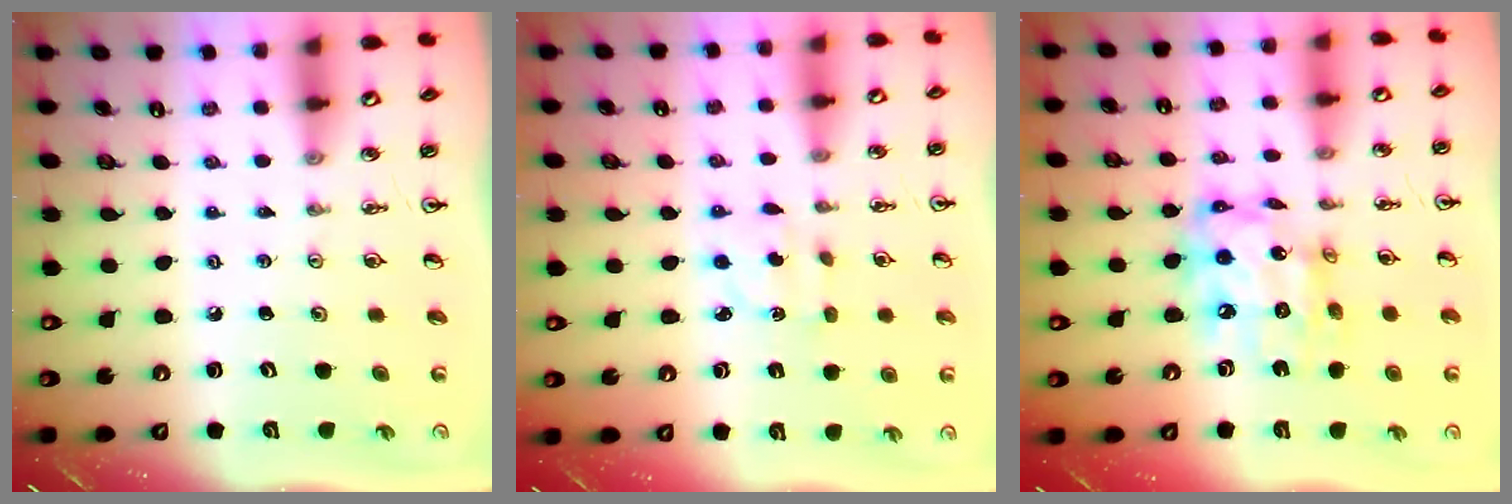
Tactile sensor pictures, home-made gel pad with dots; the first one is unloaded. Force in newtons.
{"total": 2.3, "press": 2.2, "slide": 0.6}
{"total": 14.1, "press": 14.1, "slide": 1.0}